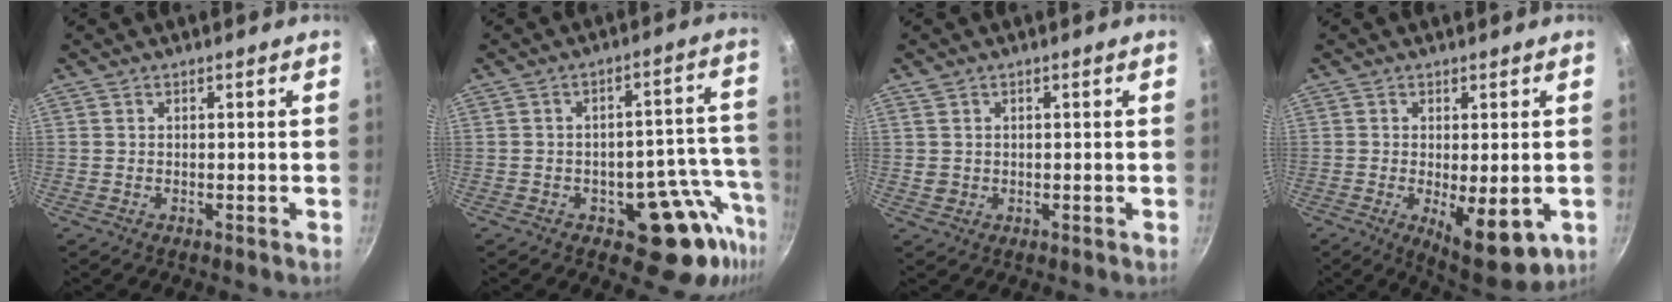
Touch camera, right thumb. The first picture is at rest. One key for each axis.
{"total": 12.9, "fx": -6.9, "fy": 5.6, "fz": 9.4, "tx": -0.070, "ty": 0.067, "tz": -0.083}
{"total": 2.0, "fx": 0.7, "fy": 1.8, "fz": 0.5, "tx": -0.002, "ty": -0.005, "tz": 0.016}
{"total": 10.6, "fx": -3.0, "fy": 4.1, "fz": 9.3, "tx": -0.126, "ty": -0.018, "tz": -0.031}